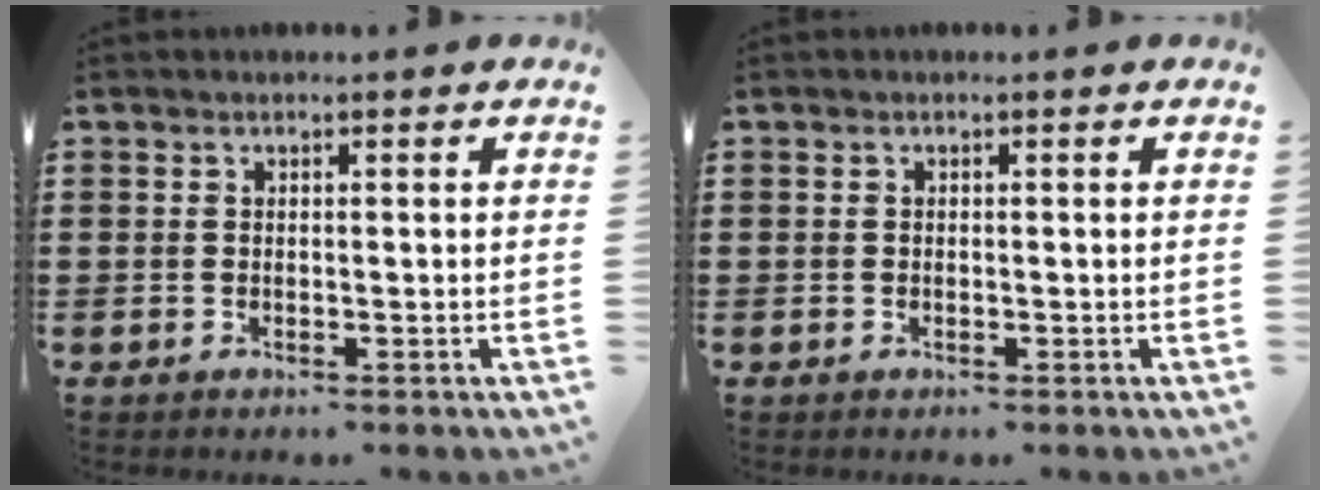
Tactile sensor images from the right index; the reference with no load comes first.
{"total": 0.0}